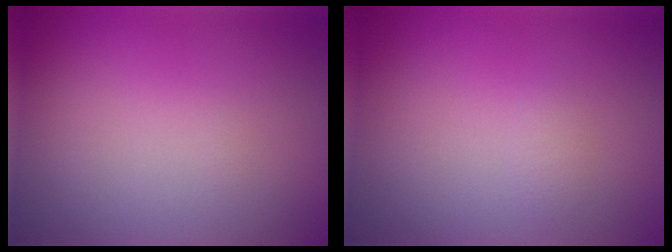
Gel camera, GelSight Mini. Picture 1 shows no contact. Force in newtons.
{"total": 0.7, "press": 0.7, "slide": 0.0}